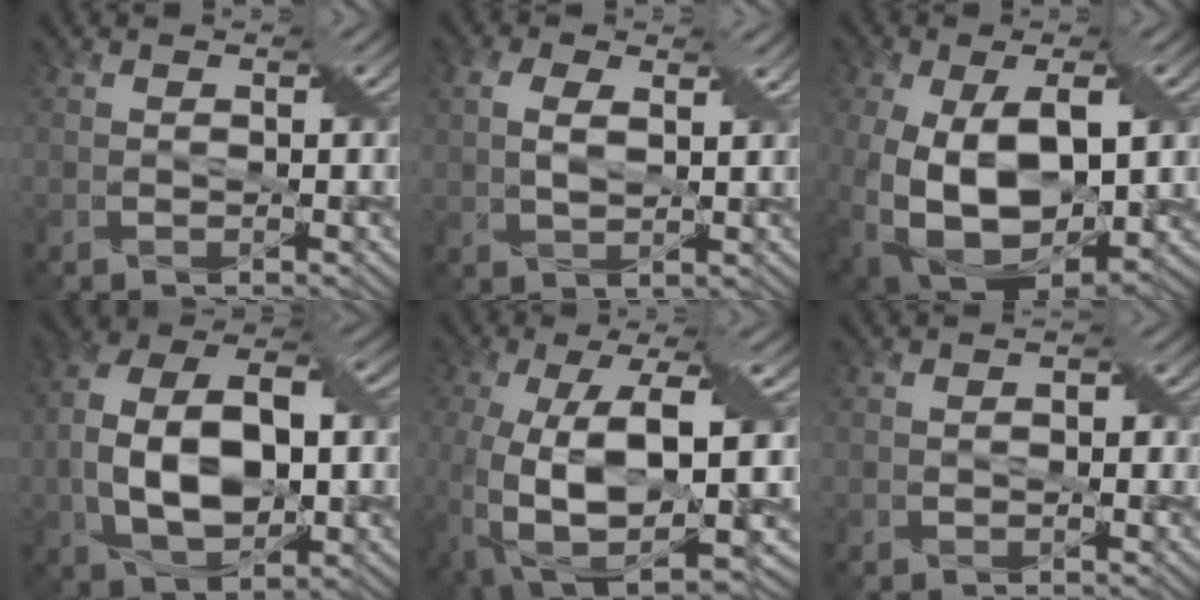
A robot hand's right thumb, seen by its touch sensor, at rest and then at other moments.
{"total": 5.0, "force": [1.6, 2.9, 3.8], "torque": [-0.085, 0.004, 0.025]}
{"total": 17.3, "force": [-1.6, 10.6, 13.5], "torque": [-0.248, -0.038, 0.002]}
{"total": 13.4, "force": [-1.1, 8.1, 10.6], "torque": [-0.215, 0.007, -0.019]}
{"total": 15.7, "force": [-3.5, 6.1, 14.0], "torque": [-0.299, -0.043, -0.042]}
{"total": 1.3, "force": [-0.5, 1.0, 0.6], "torque": [-0.011, -0.001, -0.008]}